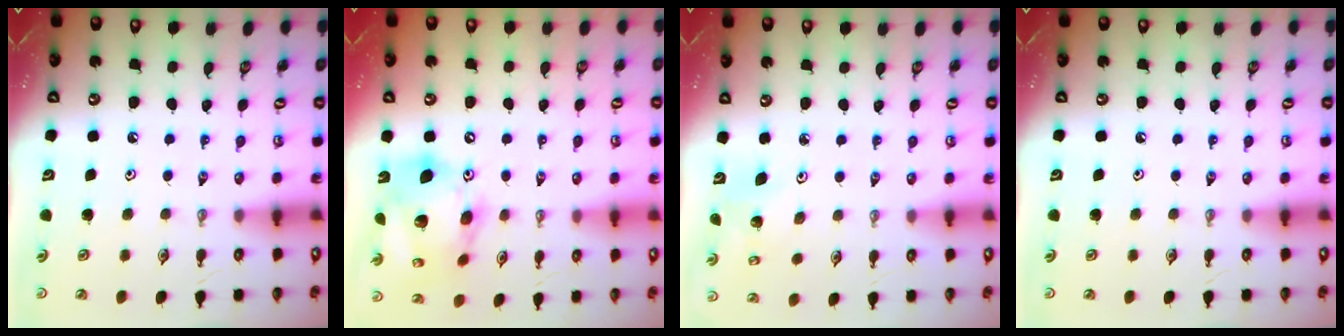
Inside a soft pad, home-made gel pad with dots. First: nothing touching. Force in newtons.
{"total": 19.9, "press": 19.6, "slide": 3.7}
{"total": 4.0, "press": 4.0, "slide": 0.4}
{"total": 0.0}